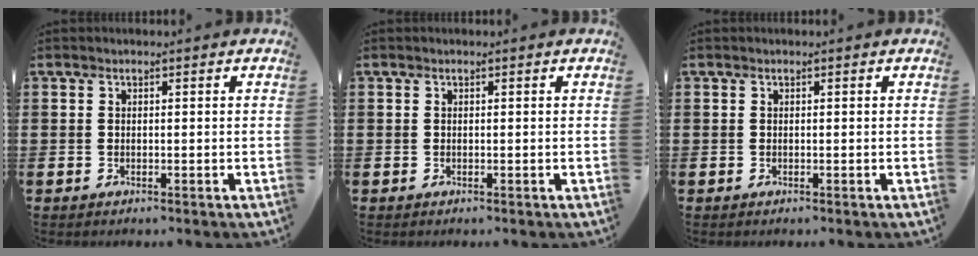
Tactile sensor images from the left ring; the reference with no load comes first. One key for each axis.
{"total": 0.0}
{"total": 0.0}